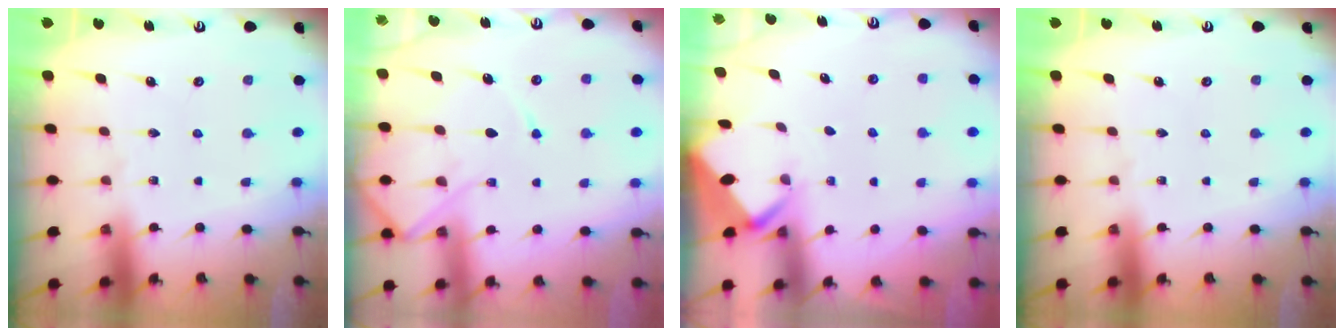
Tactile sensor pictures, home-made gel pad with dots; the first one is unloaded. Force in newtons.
{"total": 9.9, "press": 9.9, "slide": 1.0}
{"total": 2.7, "press": 2.7, "slide": 0.1}
{"total": 0.0}